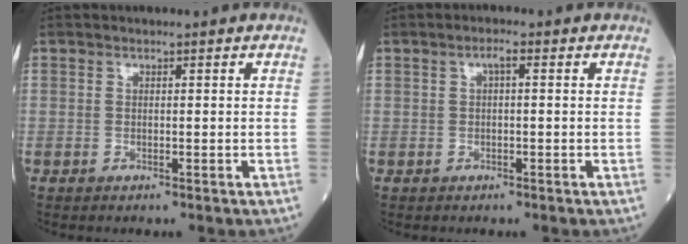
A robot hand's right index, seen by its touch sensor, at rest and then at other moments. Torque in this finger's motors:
{"motor_torque": [0.25, 0.05, 0.12, 0.03]}